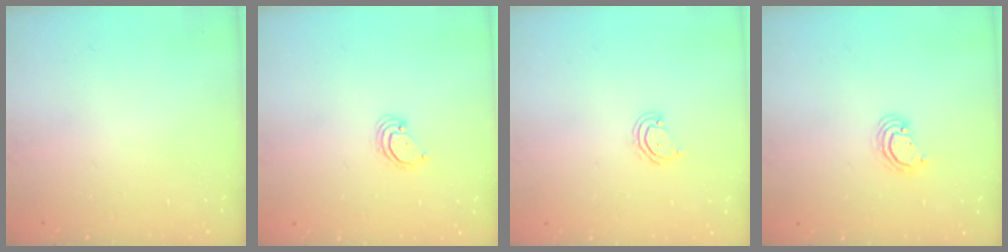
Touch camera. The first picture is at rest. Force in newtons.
{"total": 2.9, "press": 2.9, "slide": 0.3}
{"total": 4.2, "press": 4.1, "slide": 0.4}
{"total": 3.0, "press": 3.0, "slide": 0.3}